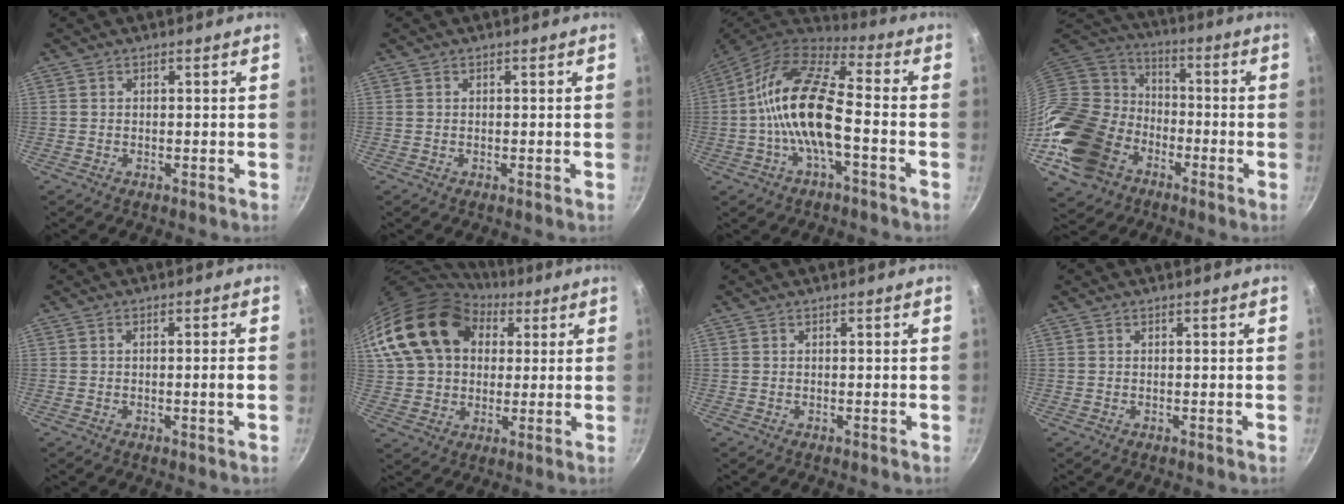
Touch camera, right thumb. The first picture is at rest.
{"total": 0.0}
{"total": 15.9, "force": [-2.6, 6.2, 14.4], "torque": [-0.269, 0.043, -0.068]}
{"total": 23.0, "force": [-8.6, 17.4, 12.3], "torque": [-0.242, 0.057, -0.154]}
{"total": 2.1, "force": [-0.5, 0.1, 2.0], "torque": [-0.030, 0.008, -0.006]}
{"total": 19.2, "force": [6.9, 14.2, 10.9], "torque": [-0.173, 0.012, 0.121]}
{"total": 0.0}
{"total": 0.0}